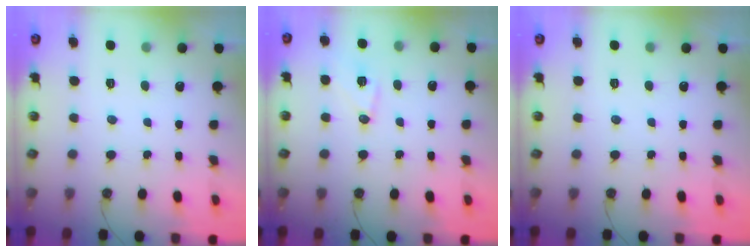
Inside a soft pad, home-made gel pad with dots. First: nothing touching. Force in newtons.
{"total": 9.1, "press": 9.1, "slide": 0.8}
{"total": 0.0}